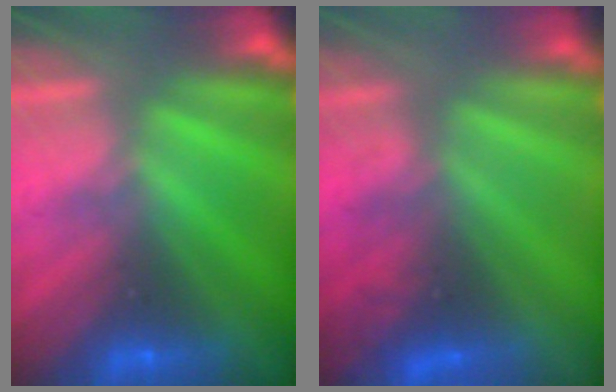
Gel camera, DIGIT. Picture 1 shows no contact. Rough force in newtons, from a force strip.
{"total": 3.4}